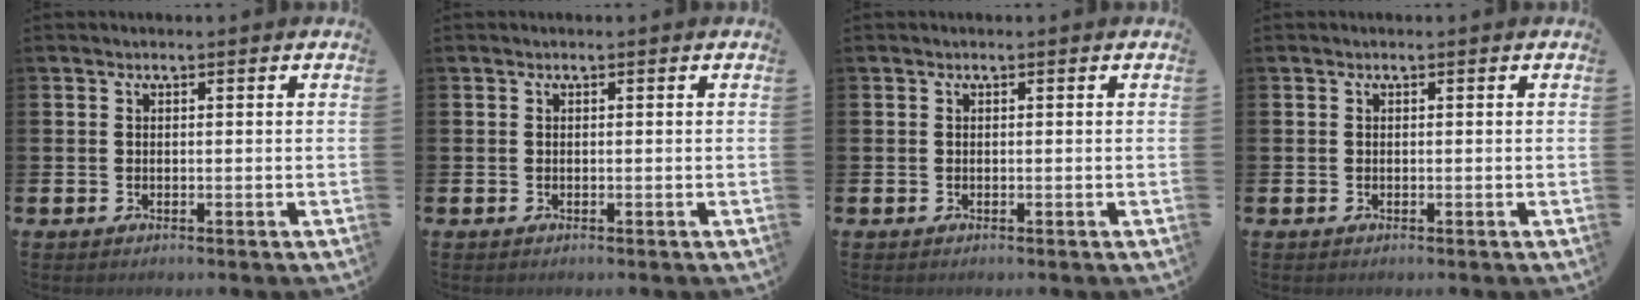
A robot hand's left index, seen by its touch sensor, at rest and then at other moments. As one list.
[{"total": 0.0}, {"total": 0.0}, {"total": 0.0}]